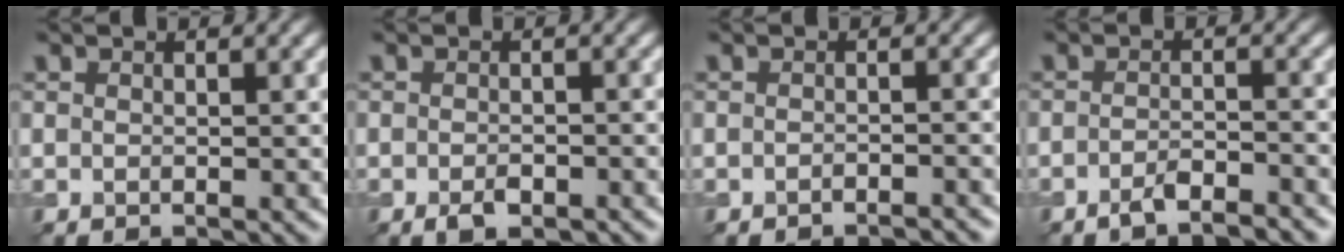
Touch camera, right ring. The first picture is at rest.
{"total": 2.1, "force": [-1.2, 0.9, 1.4], "torque": [-0.025, -0.004, -0.022]}
{"total": 1.5, "force": [-1.4, 0.2, 0.4], "torque": [-0.002, 0.002, -0.020]}
{"total": 2.8, "force": [-2.3, 0.6, 1.6], "torque": [-0.023, 0.002, -0.044]}